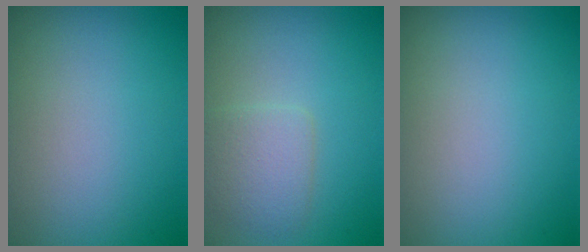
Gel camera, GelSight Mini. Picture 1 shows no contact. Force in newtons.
{"total": 2.5, "press": 2.5, "slide": 0.1}
{"total": 0.0}